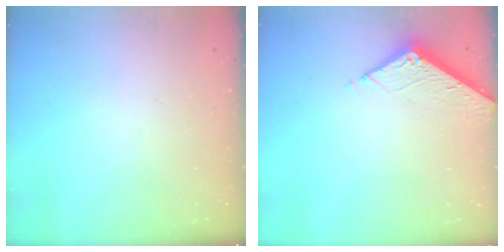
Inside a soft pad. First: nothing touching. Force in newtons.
{"total": 5.5, "press": 5.5, "slide": 0.3}